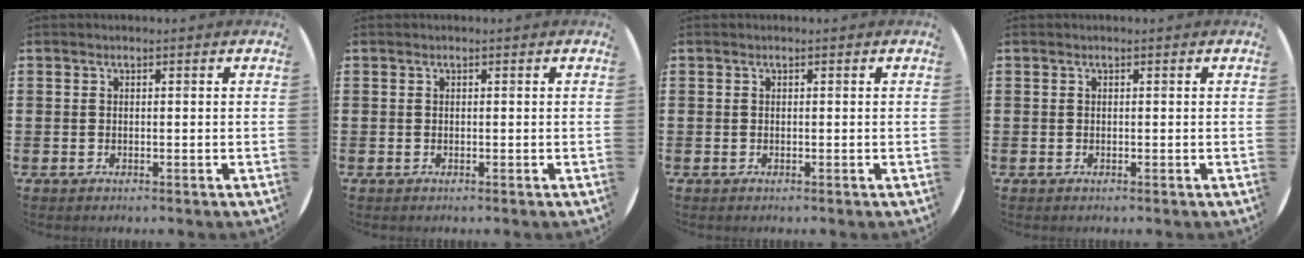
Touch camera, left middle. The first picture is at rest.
{"total": 0.0}
{"total": 0.0}
{"total": 0.0}